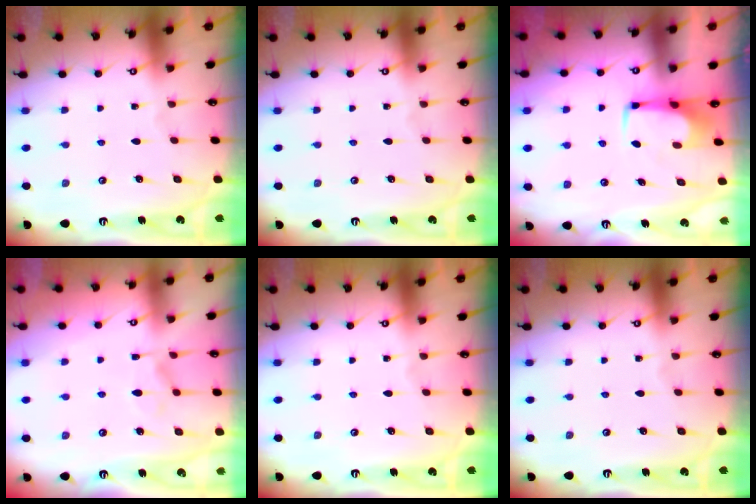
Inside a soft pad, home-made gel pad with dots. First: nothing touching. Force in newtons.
{"total": 0.0}
{"total": 1.7, "press": 1.6, "slide": 0.6}
{"total": 1.4, "press": 0.3, "slide": 1.3}
{"total": 0.0}
{"total": 0.0}